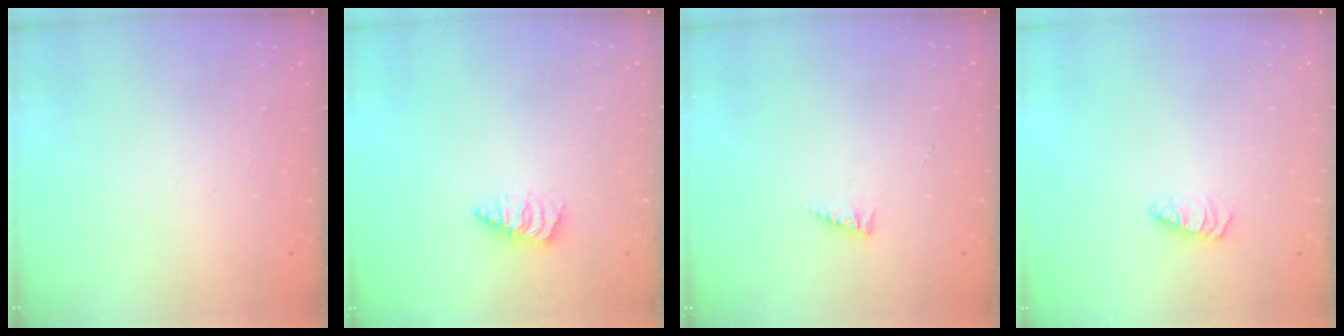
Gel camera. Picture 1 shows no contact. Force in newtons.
{"total": 1.4, "press": 1.3, "slide": 0.2}
{"total": 3.6, "press": 3.6, "slide": 0.5}
{"total": 1.1, "press": 1.1, "slide": 0.1}